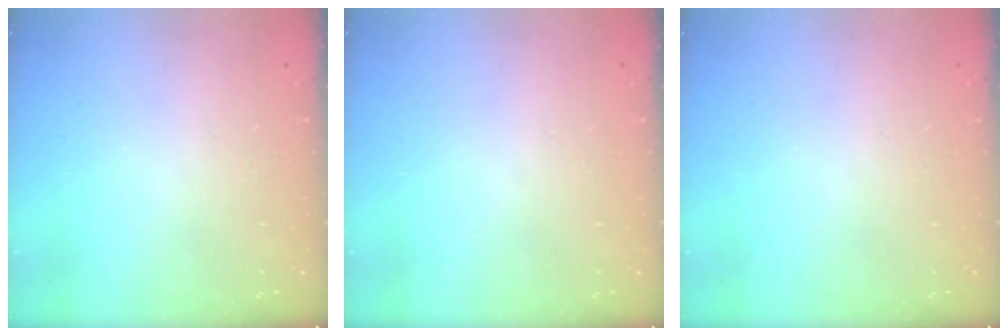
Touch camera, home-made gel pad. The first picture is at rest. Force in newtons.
{"total": 0.0}
{"total": 0.0}